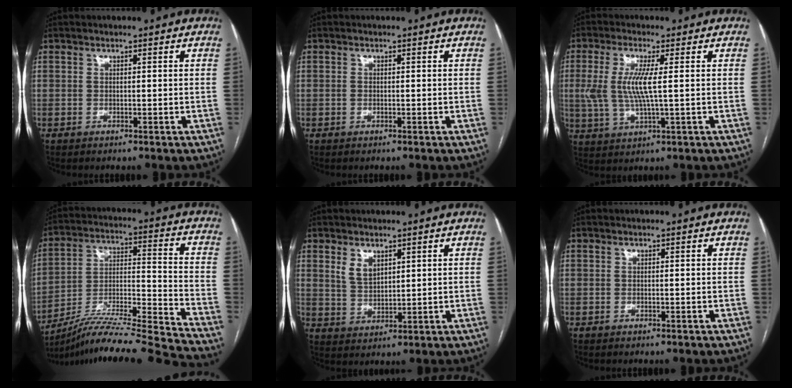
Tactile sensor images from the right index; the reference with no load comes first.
{"total": 0.0}
{"total": 7.2, "force": [0.7, 1.0, 7.1], "torque": [-0.165, 0.001, 0.015]}
{"total": 23.5, "force": [-21.2, -2.5, 9.7], "torque": [-0.149, -0.015, -0.348]}
{"total": 3.7, "force": [2.1, 2.1, 2.2], "torque": [-0.046, 0.000, 0.050]}
{"total": 0.0}